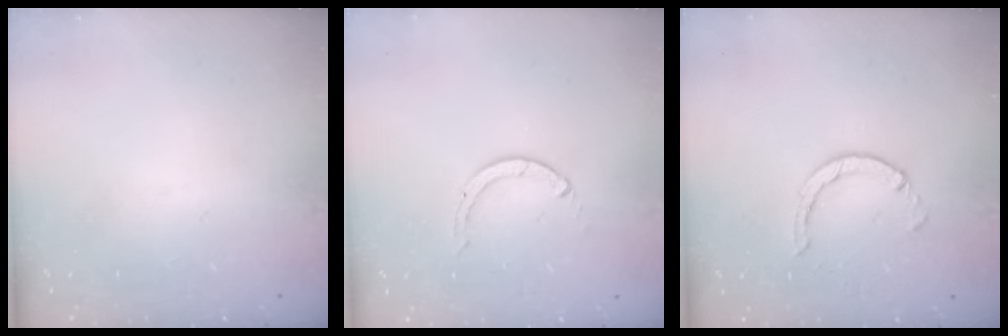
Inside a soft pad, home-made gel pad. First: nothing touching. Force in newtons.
{"total": 0.0}
{"total": 2.9, "press": 2.9, "slide": 0.4}